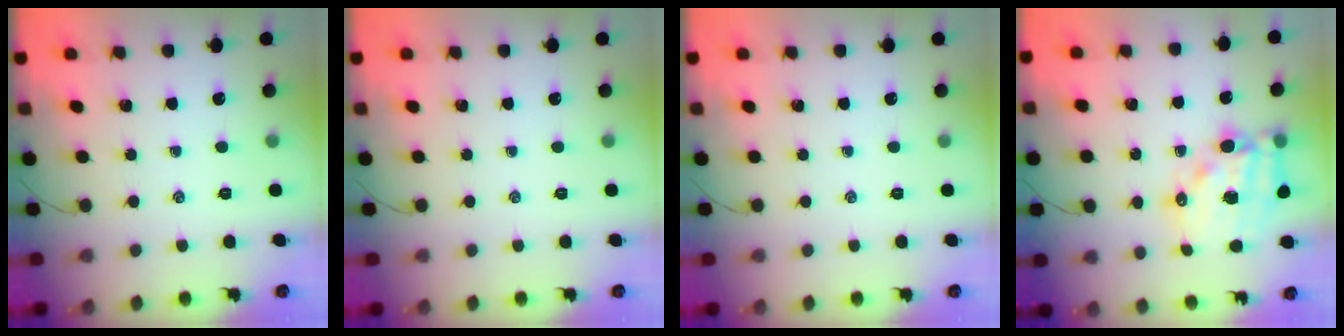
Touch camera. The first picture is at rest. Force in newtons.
{"total": 0.0}
{"total": 0.0}
{"total": 16.5, "press": 16.1, "slide": 3.4}